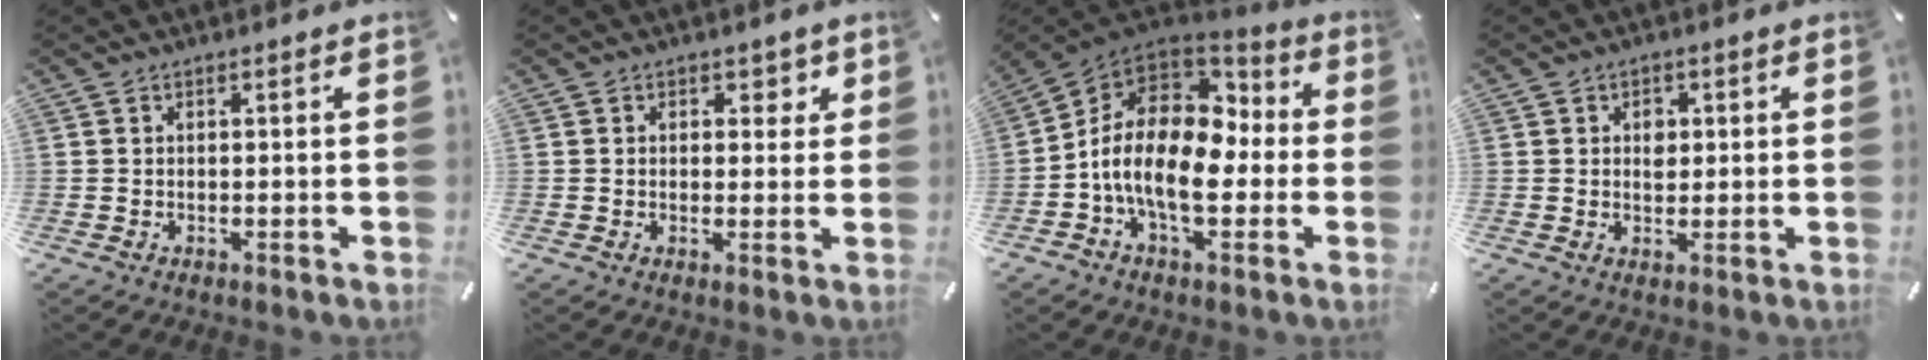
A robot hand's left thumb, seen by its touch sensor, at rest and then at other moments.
{"total": 2.9, "force": [0.9, 2.5, 1.2], "torque": [0.005, -0.006, 0.006]}
{"total": 16.0, "force": [-3.8, 9.8, 12.1], "torque": [-0.231, 0.005, -0.066]}
{"total": 3.4, "force": [0.6, 2.7, 2.1], "torque": [-0.011, -0.006, 0.002]}